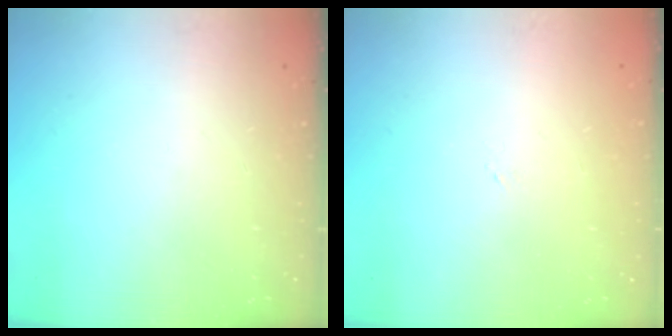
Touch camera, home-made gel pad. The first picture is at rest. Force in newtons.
{"total": 0.0}